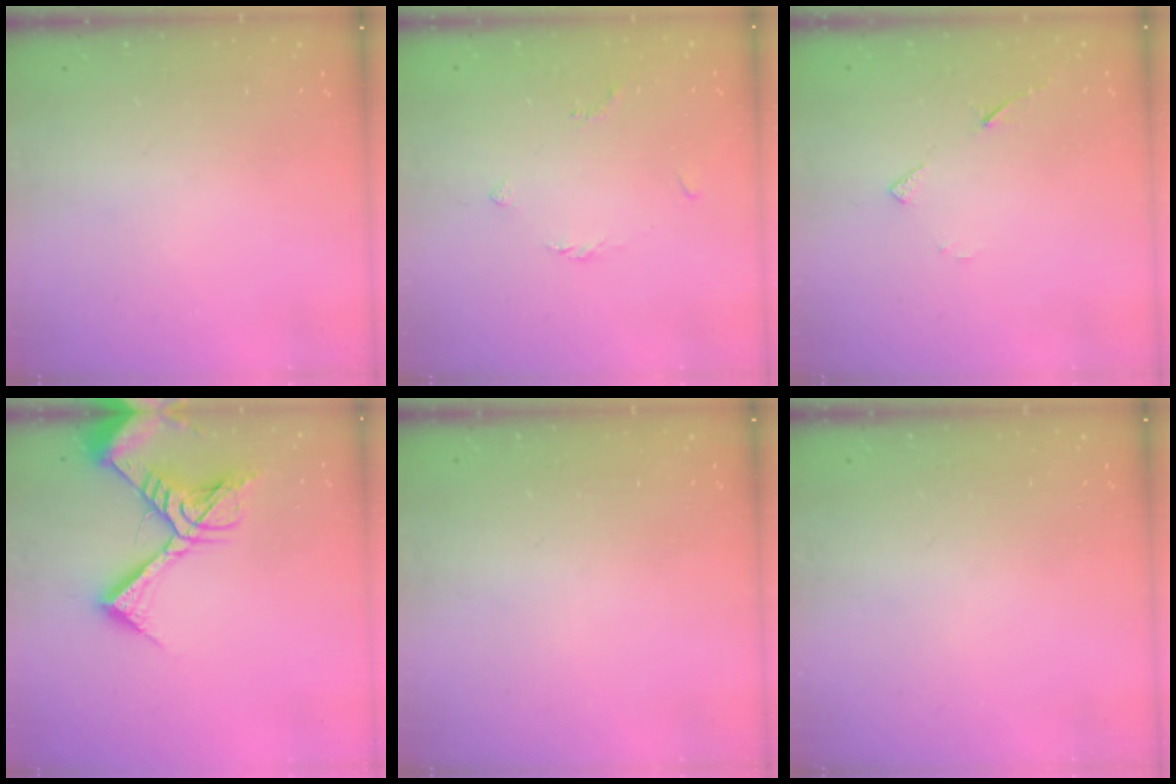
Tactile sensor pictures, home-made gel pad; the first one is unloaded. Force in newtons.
{"total": 2.1, "press": 2.0, "slide": 0.6}
{"total": 5.7, "press": 5.7, "slide": 0.5}
{"total": 14.4, "press": 14.3, "slide": 1.6}
{"total": 0.0}
{"total": 0.0}